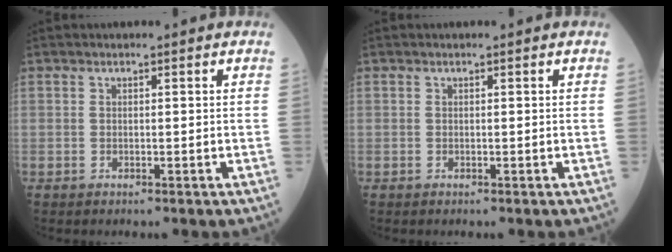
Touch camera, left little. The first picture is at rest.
{"total": 0.0}